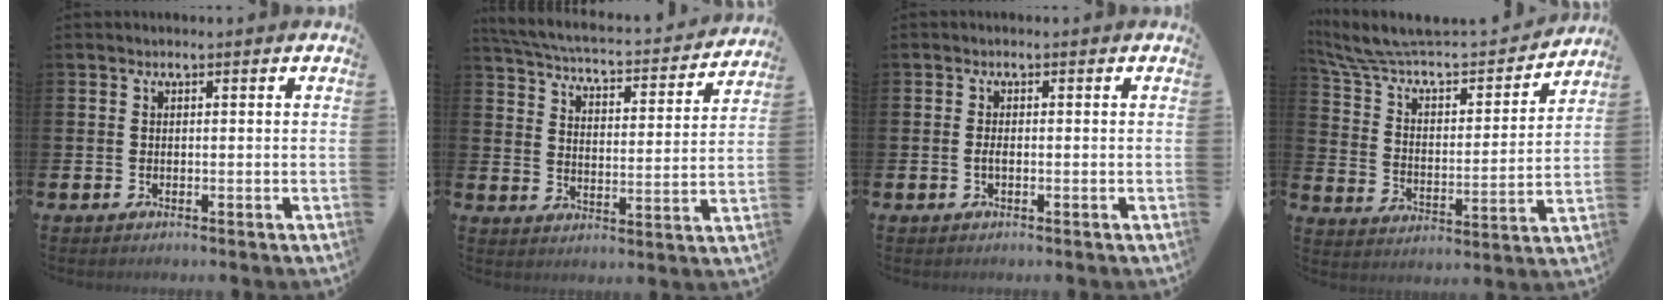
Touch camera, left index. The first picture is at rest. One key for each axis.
{"total": 4.3, "fx": 4.1, "fy": 0.5, "fz": 1.1, "tx": -0.046, "ty": -0.040, "tz": 0.061}
{"total": 1.0, "fx": -0.3, "fy": 0.4, "fz": 0.9, "tx": -0.017, "ty": 0.000, "tz": -0.006}
{"total": 8.6, "fx": 7.8, "fy": 2.3, "fz": 2.6, "tx": -0.092, "ty": -0.058, "tz": 0.130}